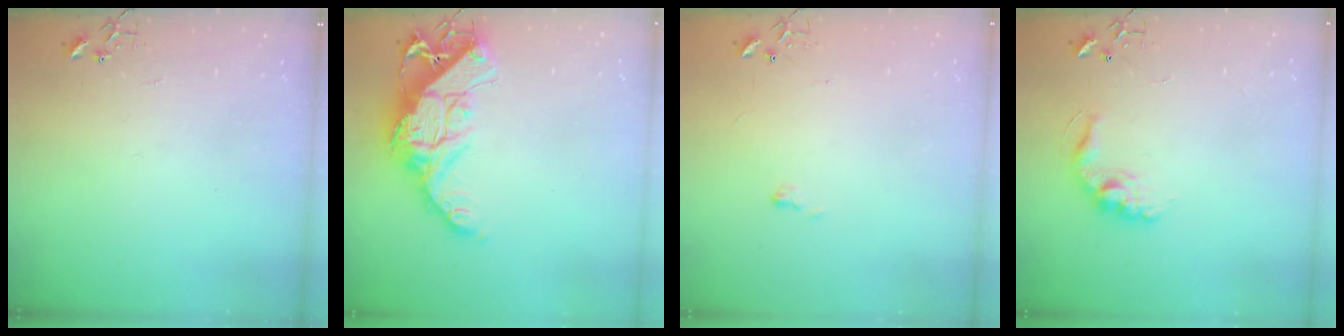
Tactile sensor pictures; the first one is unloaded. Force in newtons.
{"total": 17.2, "press": 17.1, "slide": 1.6}
{"total": 3.9, "press": 3.8, "slide": 0.5}
{"total": 12.6, "press": 12.5, "slide": 0.6}